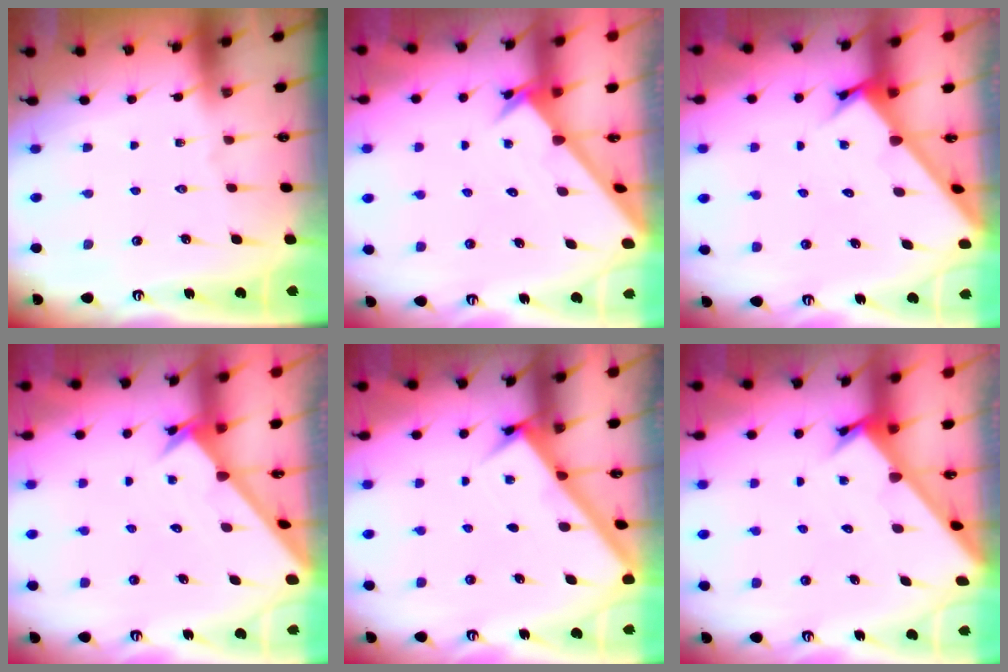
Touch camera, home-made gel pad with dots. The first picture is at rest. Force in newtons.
{"total": 2.4, "press": 2.4, "slide": 0.2}
{"total": 2.9, "press": 2.9, "slide": 0.2}
{"total": 2.5, "press": 2.5, "slide": 0.2}
{"total": 3.0, "press": 3.0, "slide": 0.2}
{"total": 2.4, "press": 2.4, "slide": 0.2}